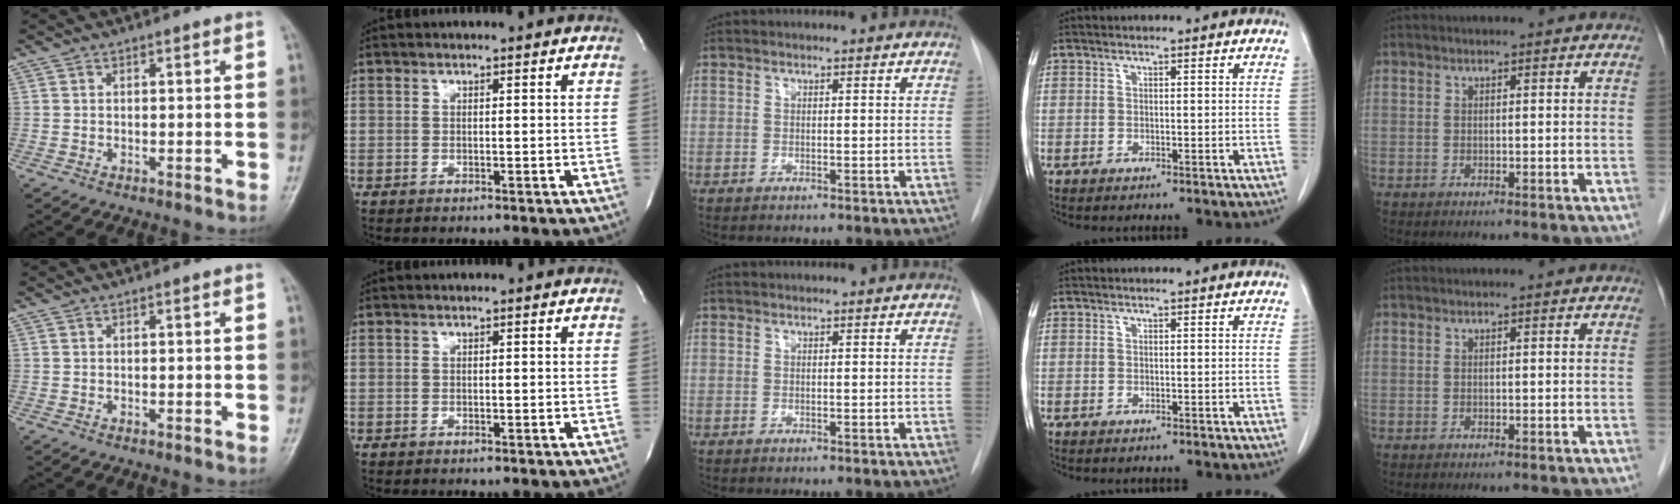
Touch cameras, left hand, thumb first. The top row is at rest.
{}